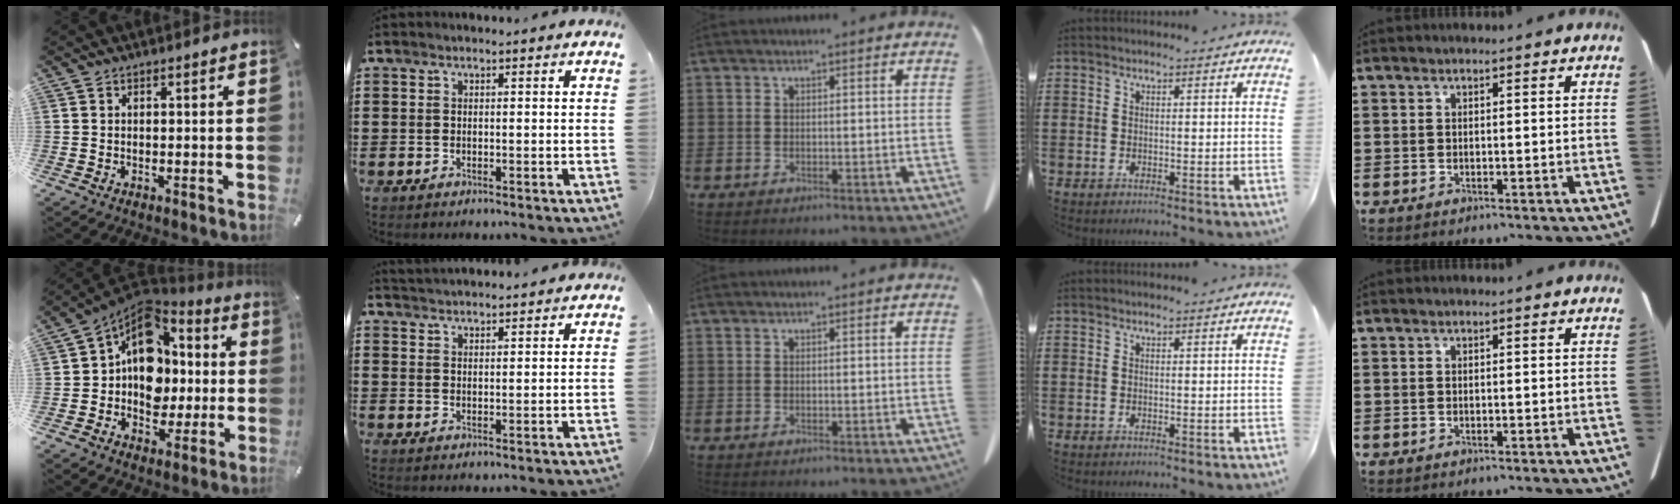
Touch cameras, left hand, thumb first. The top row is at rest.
{"thumb": {"total": 13.7, "force": [0.7, 11.6, 7.3], "torque": [-0.111, -0.019, 0.017]}, "index": {"total": 2.5, "force": [2.5, -0.1, -0.3], "torque": [-0.002, -0.005, 0.047]}}